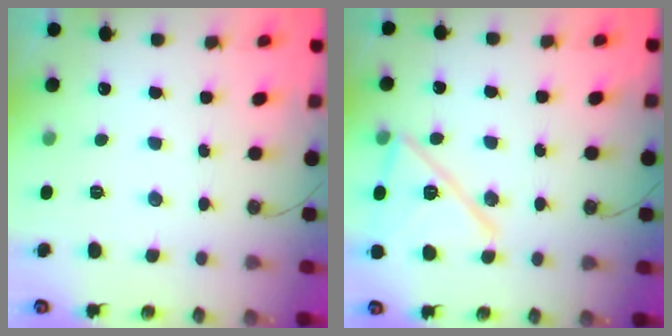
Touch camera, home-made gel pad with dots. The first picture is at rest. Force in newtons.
{"total": 15.2, "press": 15.1, "slide": 1.8}